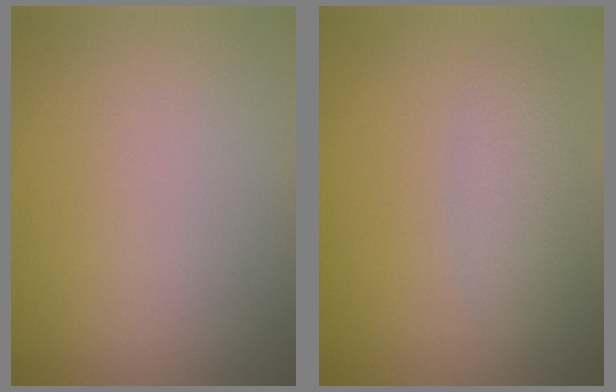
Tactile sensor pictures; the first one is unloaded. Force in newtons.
{"total": 2.4, "press": 2.4, "slide": 0.0}